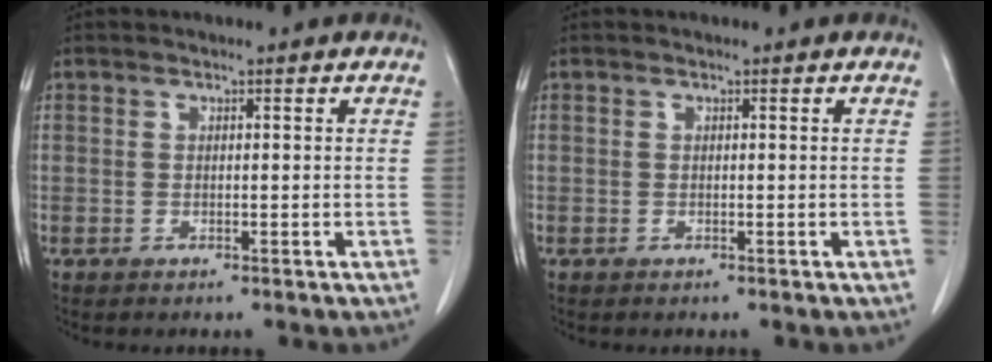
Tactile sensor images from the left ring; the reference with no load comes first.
{"total": 0.0}